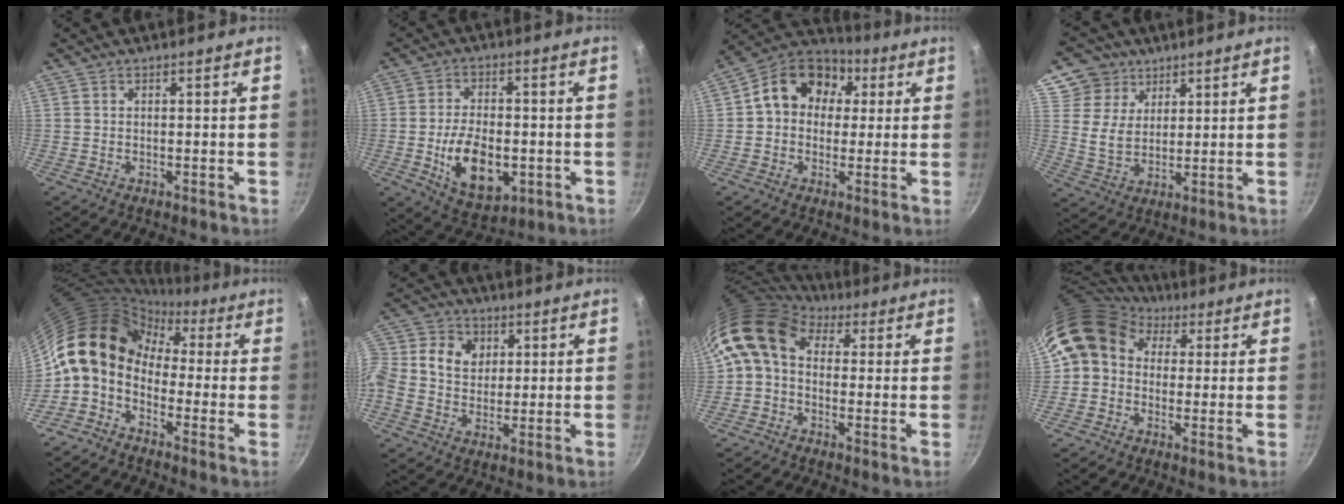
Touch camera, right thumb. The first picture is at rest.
{"total": 12.9, "force": [-2.7, 7.5, 10.1], "torque": [-0.153, 0.004, -0.035]}
{"total": 14.2, "force": [3.0, 11.3, 8.1], "torque": [-0.101, 0.028, 0.029]}
{"total": 9.4, "force": [5.6, 7.3, 2.2], "torque": [-0.009, -0.025, 0.100]}
{"total": 13.5, "force": [-0.4, 10.2, 8.8], "torque": [-0.138, 0.044, -0.033]}
{"total": 13.4, "force": [2.5, 11.2, 6.8], "torque": [-0.135, 0.020, 0.028]}
{"total": 10.2, "force": [2.1, 7.5, 6.6], "torque": [-0.113, 0.020, 0.014]}
{"total": 11.2, "force": [3.2, 9.4, 5.1], "torque": [-0.069, 0.015, 0.036]}